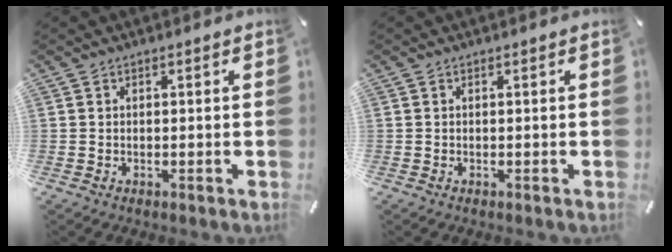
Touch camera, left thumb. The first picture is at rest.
{"total": 0.0}